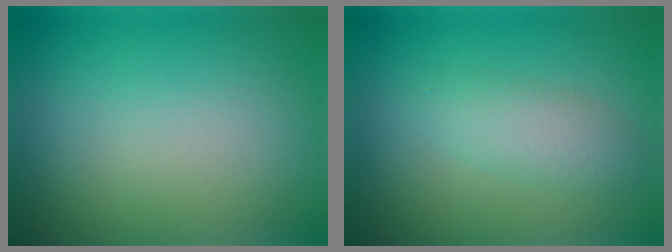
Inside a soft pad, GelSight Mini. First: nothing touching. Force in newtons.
{"total": 2.5, "press": 2.5, "slide": 0.2}